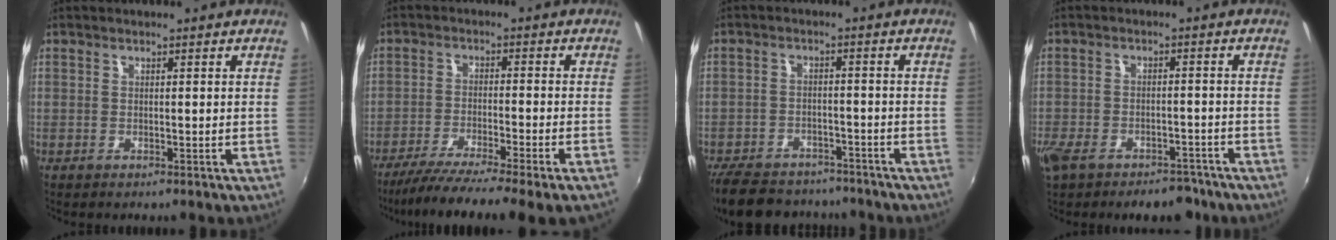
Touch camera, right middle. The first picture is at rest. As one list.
[{"total": 12.7, "force": [-10.6, -1.8, 6.8], "torque": [-0.126, -0.043, -0.167]}, {"total": 15.9, "force": [-13.1, 6.8, 5.8], "torque": [-0.145, 0.012, -0.187]}, {"total": 12.2, "force": [-8.8, 6.2, 5.6], "torque": [-0.141, -0.005, -0.126]}]